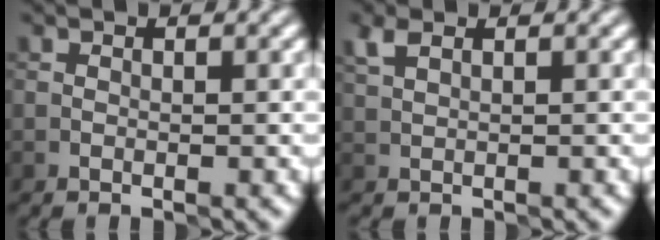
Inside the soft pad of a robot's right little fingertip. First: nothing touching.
{"total": 1.3, "force": [1.1, 0.5, 0.5], "torque": [-0.006, 0.011, 0.024]}